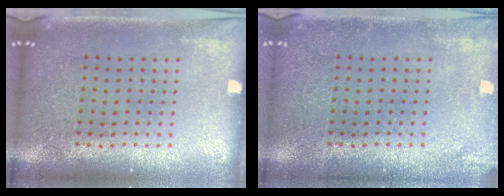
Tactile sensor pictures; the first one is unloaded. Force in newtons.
{"total": 1.3, "press": 1.3, "slide": 0.1}